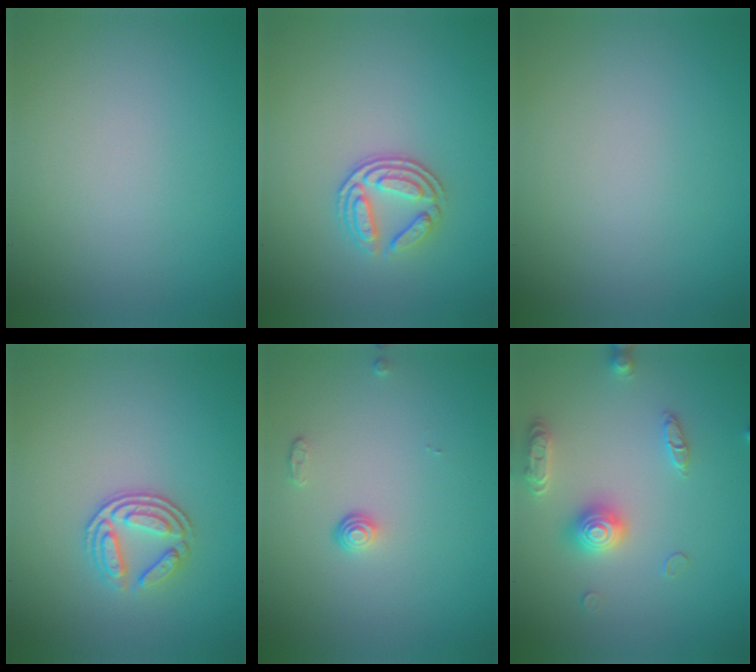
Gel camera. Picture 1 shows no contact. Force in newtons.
{"total": 3.0, "press": 2.5, "slide": 1.6}
{"total": 0.0}
{"total": 3.0, "press": 2.5, "slide": 1.6}
{"total": 1.1, "press": 0.8, "slide": 0.8}
{"total": 3.0, "press": 3.0, "slide": 0.4}